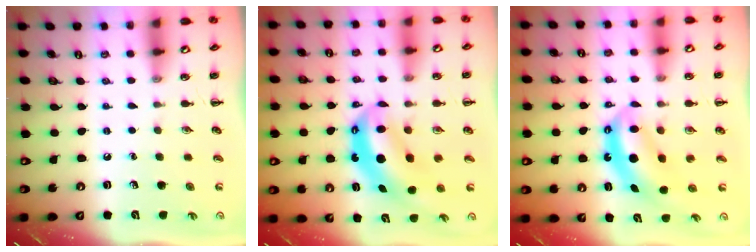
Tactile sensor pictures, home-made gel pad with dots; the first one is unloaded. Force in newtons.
{"total": 8.2, "press": 8.0, "slide": 1.9}
{"total": 6.7, "press": 6.6, "slide": 1.1}